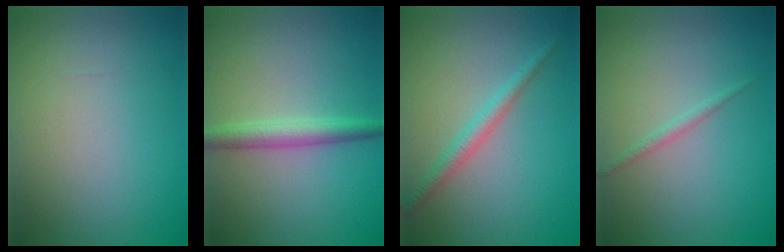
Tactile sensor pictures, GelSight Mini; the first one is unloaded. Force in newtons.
{"total": 2.9, "press": 2.9, "slide": 0.1}
{"total": 2.1, "press": 2.1, "slide": 0.0}
{"total": 0.9, "press": 0.9, "slide": 0.1}